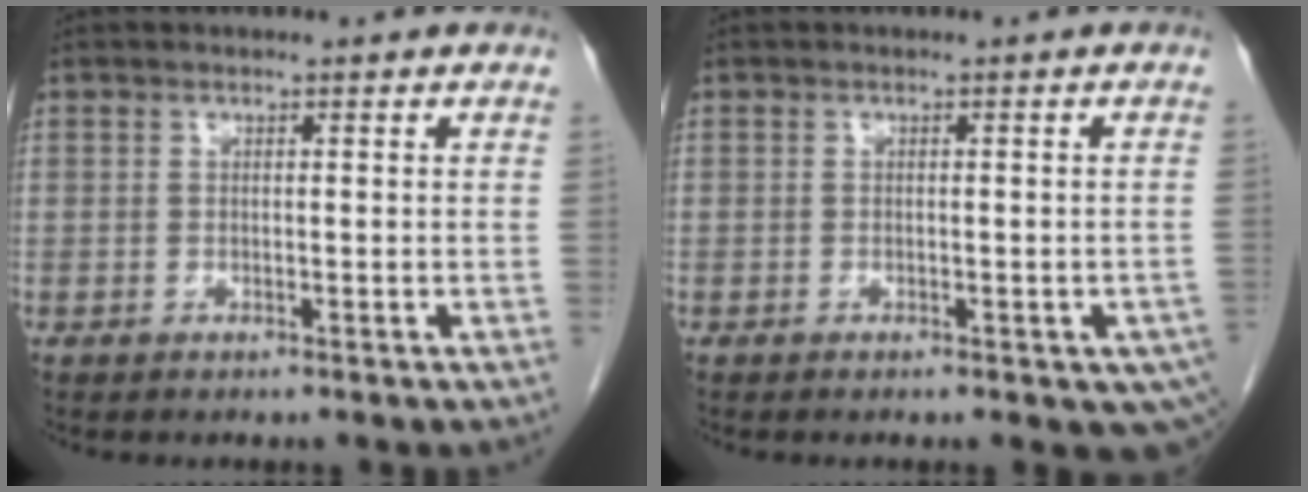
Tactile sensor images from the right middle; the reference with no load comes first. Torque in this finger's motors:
{"motor_torque": [1.19, -0.95, 0.23, 0.05]}